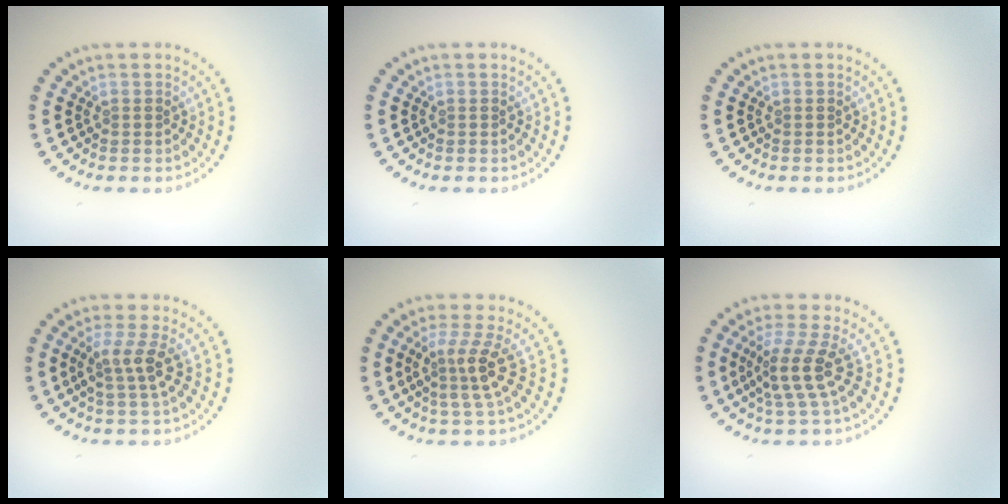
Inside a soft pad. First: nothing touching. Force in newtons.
{"total": 0.0}
{"total": 0.0}
{"total": 2.8, "press": 2.1, "slide": 1.9}
{"total": 3.2, "press": 2.3, "slide": 2.3}
{"total": 3.5, "press": 2.6, "slide": 2.3}